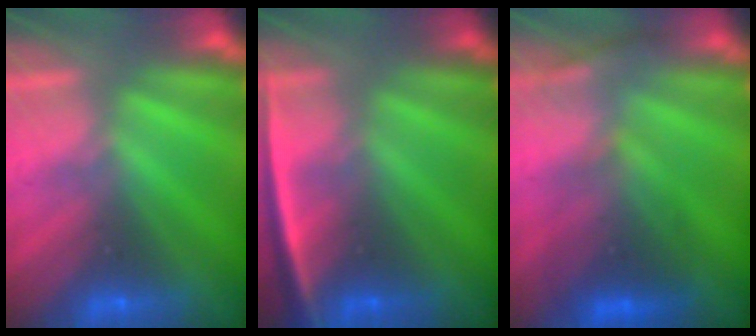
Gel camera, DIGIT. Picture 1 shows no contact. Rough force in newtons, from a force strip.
{"total": 2.4}
{"total": 2.7}